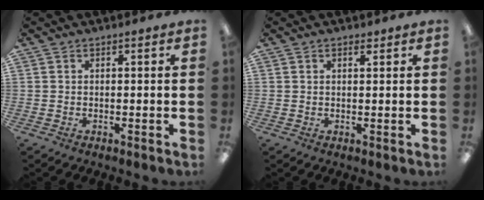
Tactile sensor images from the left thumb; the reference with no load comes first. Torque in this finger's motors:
{"motor_torque": [0.05, 0.13, -0.21, -0.19, -0.02]}